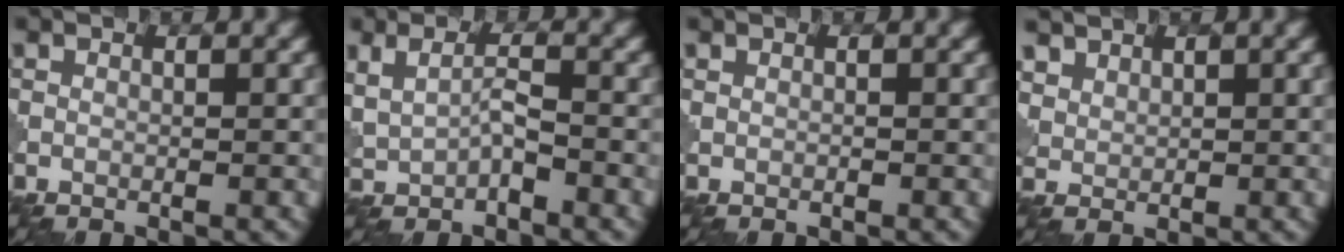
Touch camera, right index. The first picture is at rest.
{"total": 2.5, "force": [-0.1, 1.1, 2.3], "torque": [-0.052, -0.004, 0.001]}
{"total": 0.0}
{"total": 3.2, "force": [2.4, 2.0, 0.9], "torque": [-0.032, -0.008, 0.064]}